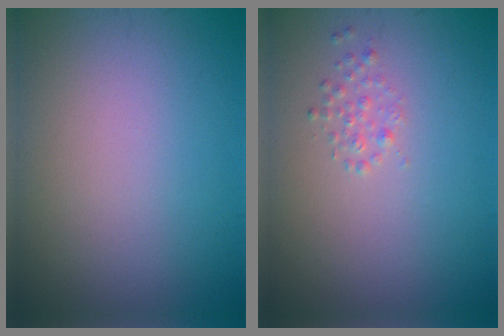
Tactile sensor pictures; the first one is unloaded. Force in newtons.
{"total": 1.0, "press": 1.0, "slide": 0.1}